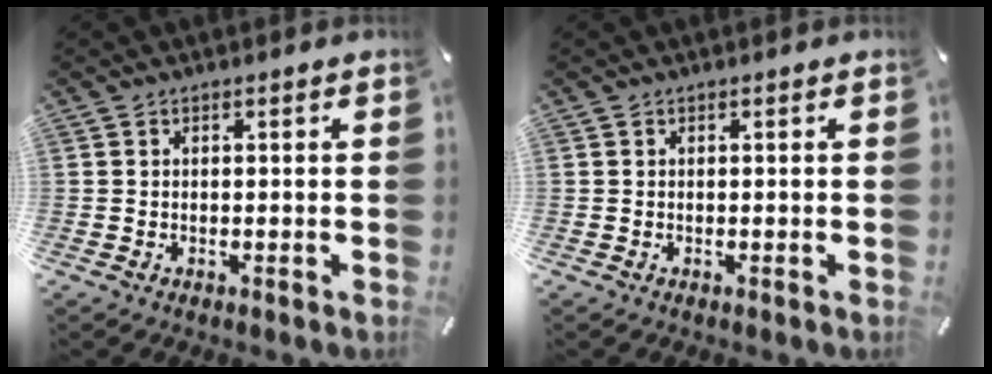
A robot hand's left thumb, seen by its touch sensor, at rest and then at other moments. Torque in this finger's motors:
{"motor_torque": [-0.39, -0.39, 0.00, 0.00, 0.00]}